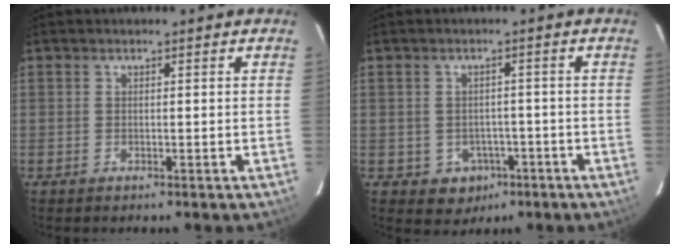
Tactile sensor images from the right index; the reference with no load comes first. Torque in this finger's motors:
{"motor_torque": [0.05, 0.02, -0.13, -0.09]}